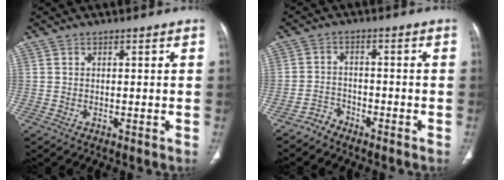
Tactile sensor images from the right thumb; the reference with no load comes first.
{"total": 3.1, "force": [-2.8, 1.3, -0.1], "torque": [0.006, 0.013, -0.056]}